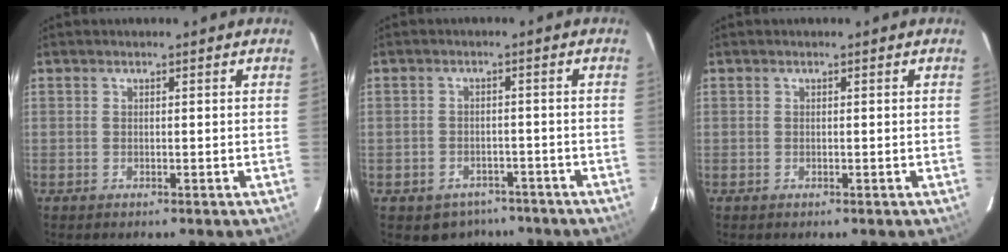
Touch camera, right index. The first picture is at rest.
{"total": 6.7, "force": [-4.8, 4.5, 1.4], "torque": [-0.040, 0.017, -0.056]}
{"total": 0.0}